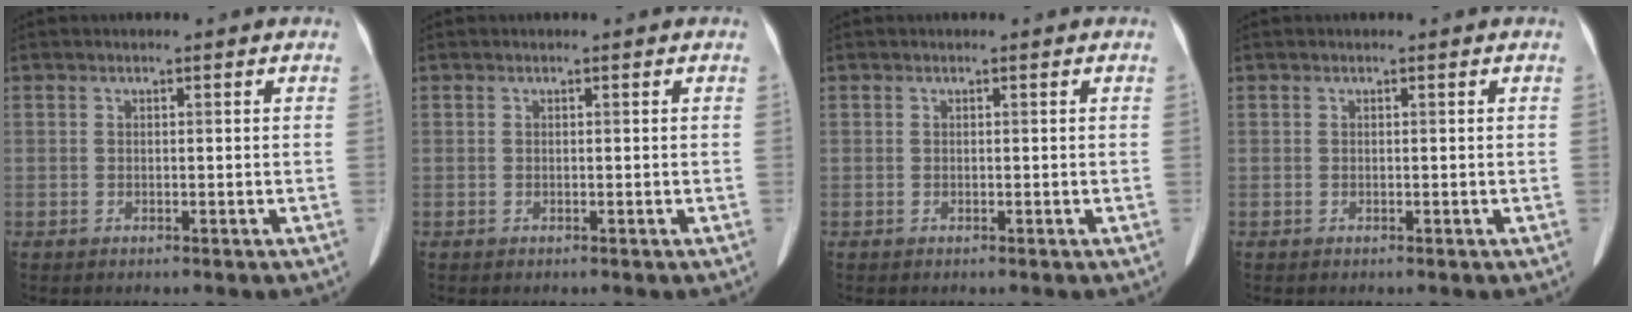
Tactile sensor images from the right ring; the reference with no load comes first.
{"total": 0.0}
{"total": 0.0}
{"total": 0.0}